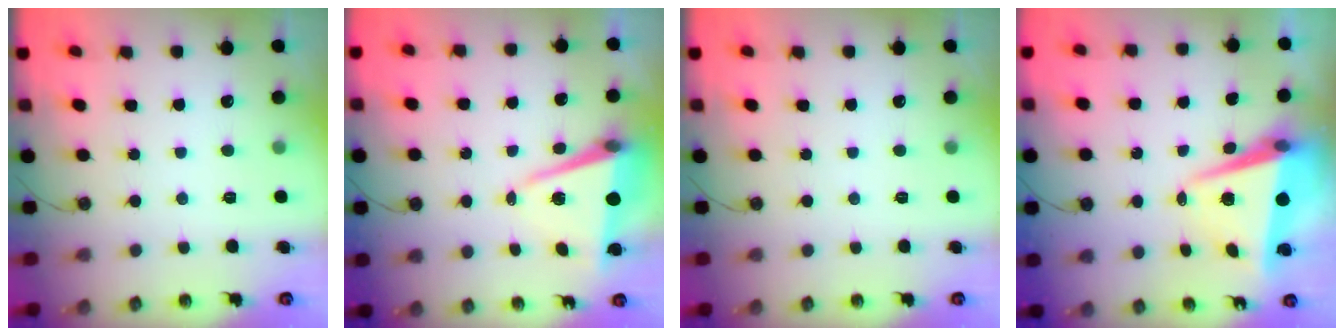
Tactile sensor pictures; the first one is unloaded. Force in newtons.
{"total": 7.4, "press": 6.4, "slide": 3.8}
{"total": 0.0}
{"total": 8.9, "press": 8.7, "slide": 2.1}